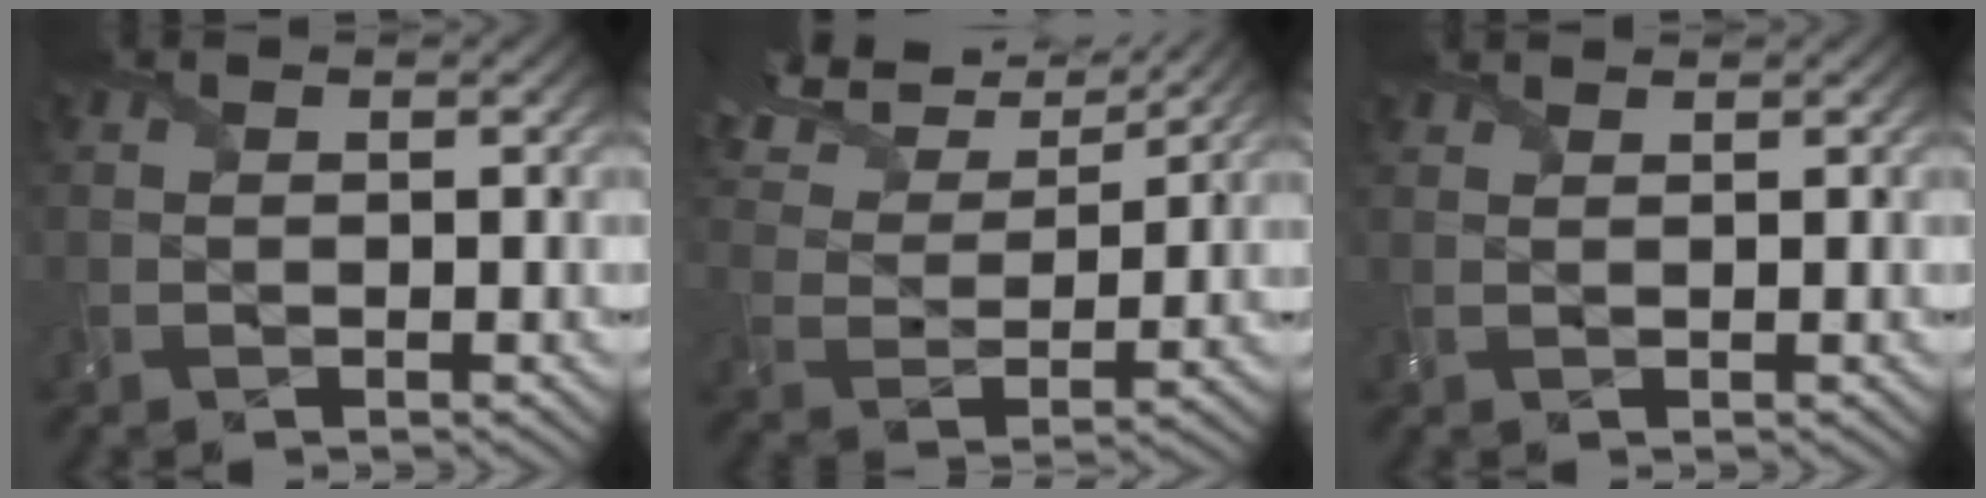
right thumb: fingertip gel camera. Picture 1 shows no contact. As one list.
[{"total": 12.8, "force": [10.4, 3.9, 6.4], "torque": [-0.183, 0.020, 0.163]}, {"total": 1.1, "force": [1.1, 0.1, 0.2], "torque": [-0.014, 0.003, 0.021]}]